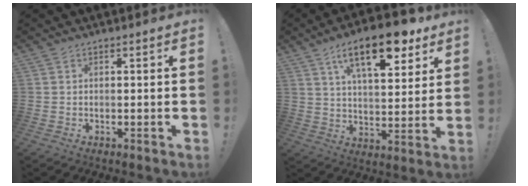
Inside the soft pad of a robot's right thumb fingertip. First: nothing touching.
{"total": 17.3, "force": [9.6, 6.6, 12.8], "torque": [-0.196, -0.041, 0.157]}